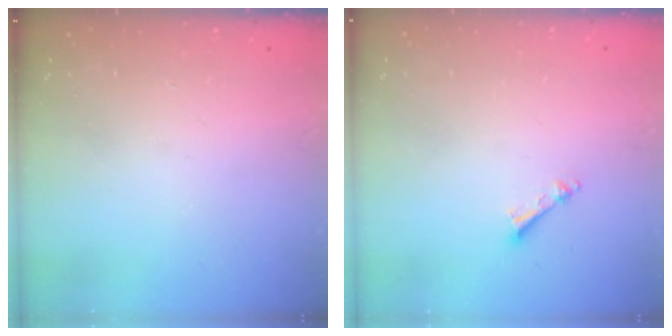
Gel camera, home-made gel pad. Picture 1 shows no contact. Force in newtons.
{"total": 3.4, "press": 3.4, "slide": 0.4}